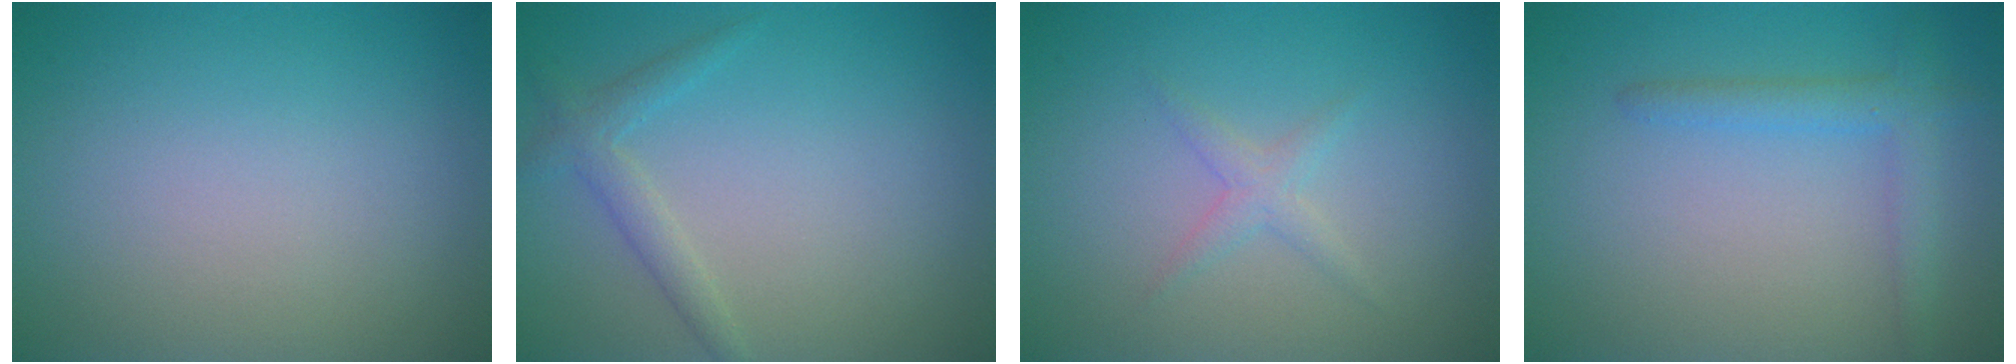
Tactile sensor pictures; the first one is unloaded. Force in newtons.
{"total": 1.9, "press": 1.9, "slide": 0.2}
{"total": 1.3, "press": 1.3, "slide": 0.1}
{"total": 2.3, "press": 2.3, "slide": 0.1}